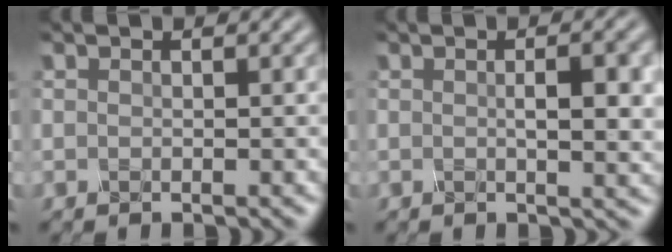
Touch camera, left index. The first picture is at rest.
{"total": 3.9, "force": [0.0, 1.0, 3.8], "torque": [-0.058, 0.000, 0.002]}